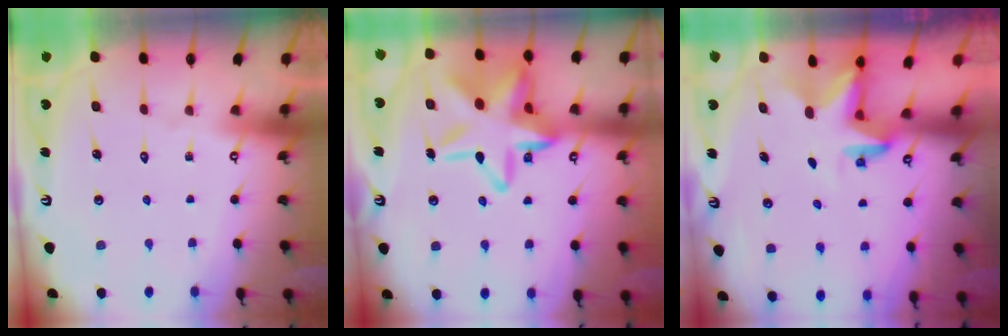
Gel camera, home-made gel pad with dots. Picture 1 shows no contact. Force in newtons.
{"total": 21.4, "press": 21.3, "slide": 1.5}
{"total": 2.9, "press": 2.9, "slide": 0.2}